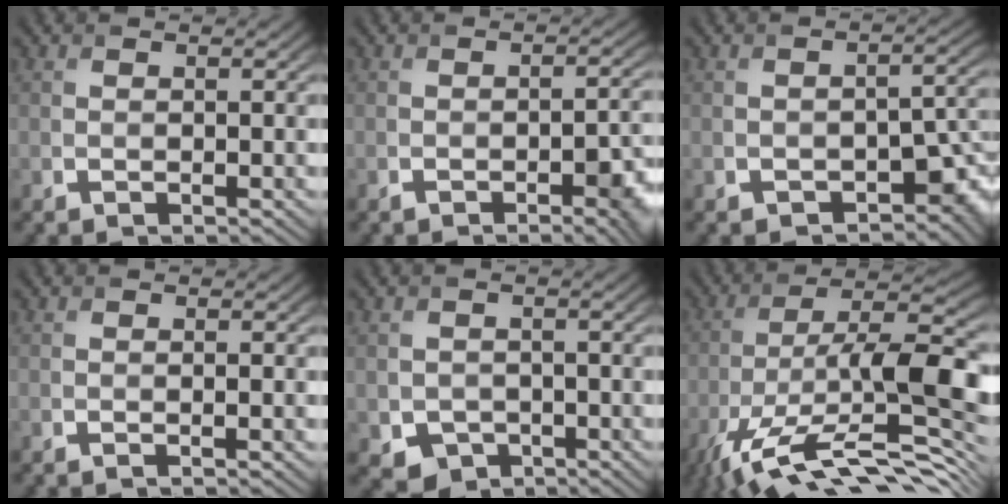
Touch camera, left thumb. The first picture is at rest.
{"total": 5.1, "force": [-2.6, 1.7, 4.1], "torque": [-0.052, -0.002, -0.031]}
{"total": 6.3, "force": [-3.5, 3.3, 4.1], "torque": [-0.044, -0.013, -0.043]}
{"total": 0.6, "force": [-0.2, 0.0, 0.5], "torque": [-0.011, -0.002, -0.004]}
{"total": 3.1, "force": [-1.3, 2.7, 1.0], "torque": [-0.028, -0.014, -0.024]}
{"total": 15.9, "force": [-8.0, 4.6, 13.0], "torque": [-0.234, -0.003, -0.144]}